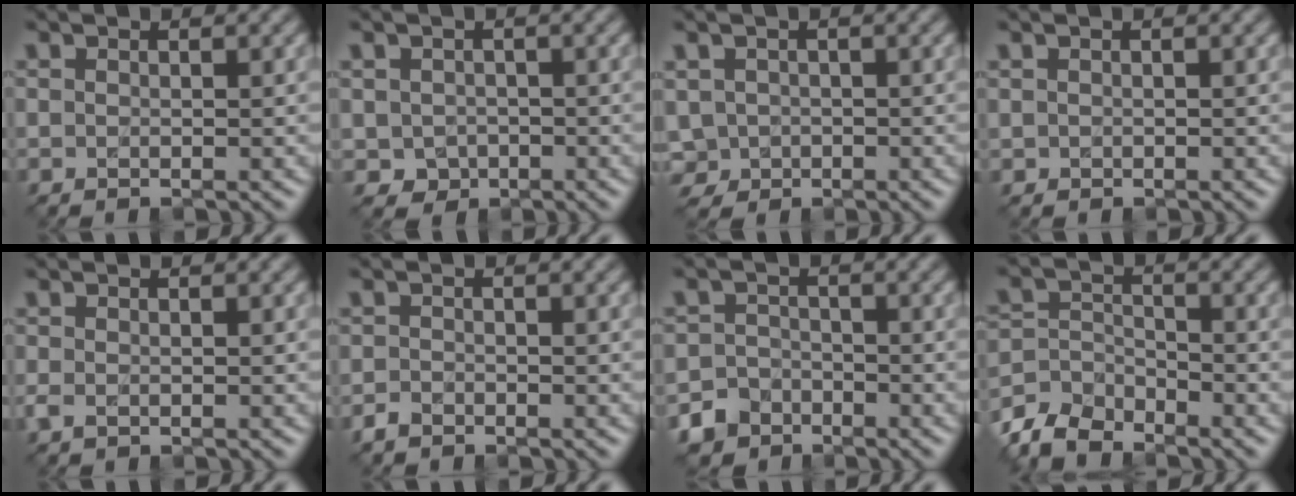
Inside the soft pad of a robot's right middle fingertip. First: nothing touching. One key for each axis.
{"total": 1.2, "fx": -0.3, "fy": 1.2, "fz": -0.1, "tx": 0.003, "ty": 0.003, "tz": -0.006}
{"total": 1.3, "fx": -0.1, "fy": 1.3, "fz": -0.2, "tx": -0.001, "ty": 0.003, "tz": -0.003}
{"total": 0.7, "fx": 0.2, "fy": -0.2, "fz": -0.6, "tx": 0.008, "ty": 0.005, "tz": 0.004}
{"total": 0.0}
{"total": 0.7, "fx": -0.6, "fy": 0.1, "fz": -0.3, "tx": 0.001, "ty": 0.008, "tz": -0.016}
{"total": 4.0, "fx": -3.0, "fy": 2.6, "fz": -0.3, "tx": 0.022, "ty": 0.004, "tz": -0.051}
{"total": 4.8, "fx": -4.2, "fy": 2.0, "fz": 1.1, "tx": -0.032, "ty": 0.003, "tz": -0.094}